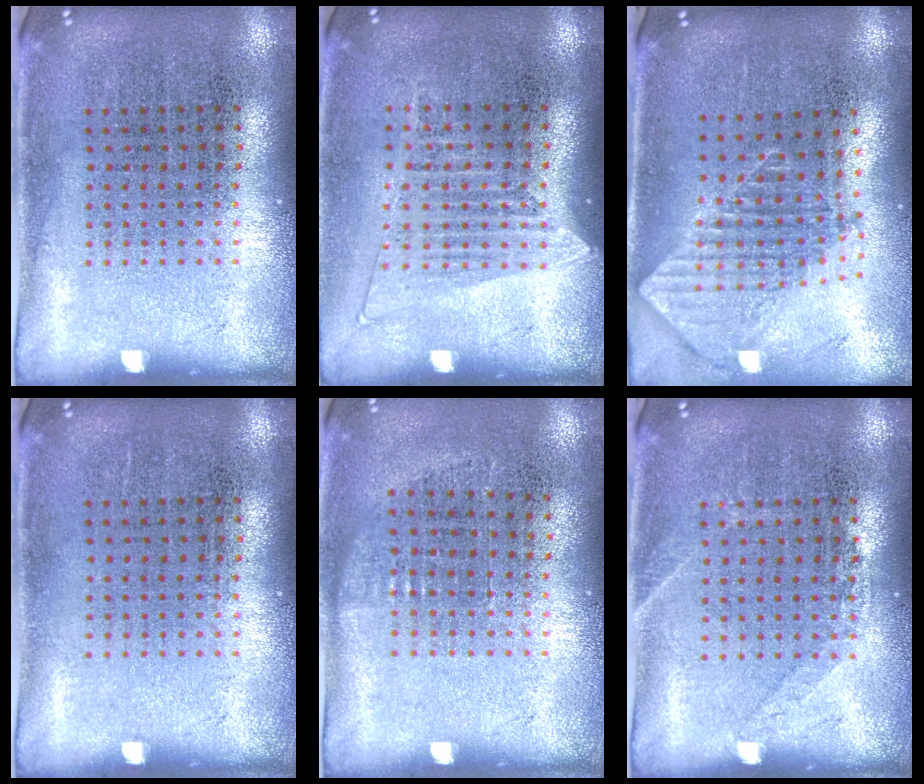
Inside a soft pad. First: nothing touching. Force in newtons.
{"total": 1.4, "press": 1.3, "slide": 0.6}
{"total": 1.9, "press": 1.5, "slide": 1.2}
{"total": 0.0}
{"total": 0.7, "press": 0.7, "slide": 0.4}
{"total": 1.1, "press": 1.1, "slide": 0.2}